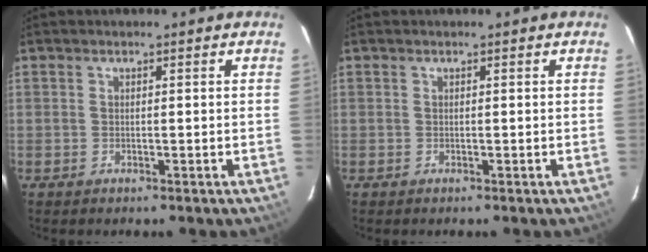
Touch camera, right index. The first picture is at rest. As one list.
[{"total": 0.0}]